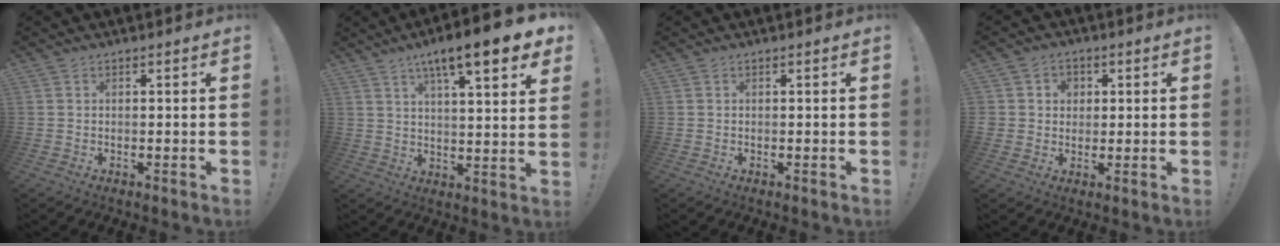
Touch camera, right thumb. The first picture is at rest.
{"total": 13.0, "force": [7.9, 1.7, 10.2], "torque": [-0.151, -0.045, 0.119]}
{"total": 0.0}
{"total": 4.0, "force": [1.0, 3.9, 0.6], "torque": [-0.008, -0.002, 0.017]}